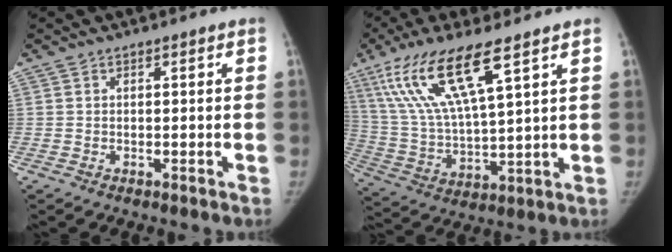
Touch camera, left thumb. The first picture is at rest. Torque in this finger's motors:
{"motor_torque": [0.20, 0.28, 1.67, -1.11, 0.20]}